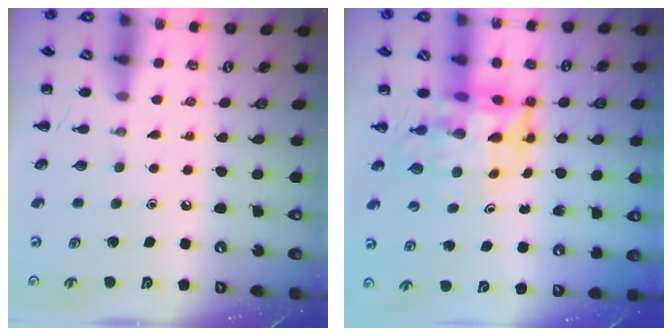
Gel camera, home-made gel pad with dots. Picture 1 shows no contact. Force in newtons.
{"total": 8.2, "press": 7.7, "slide": 2.9}